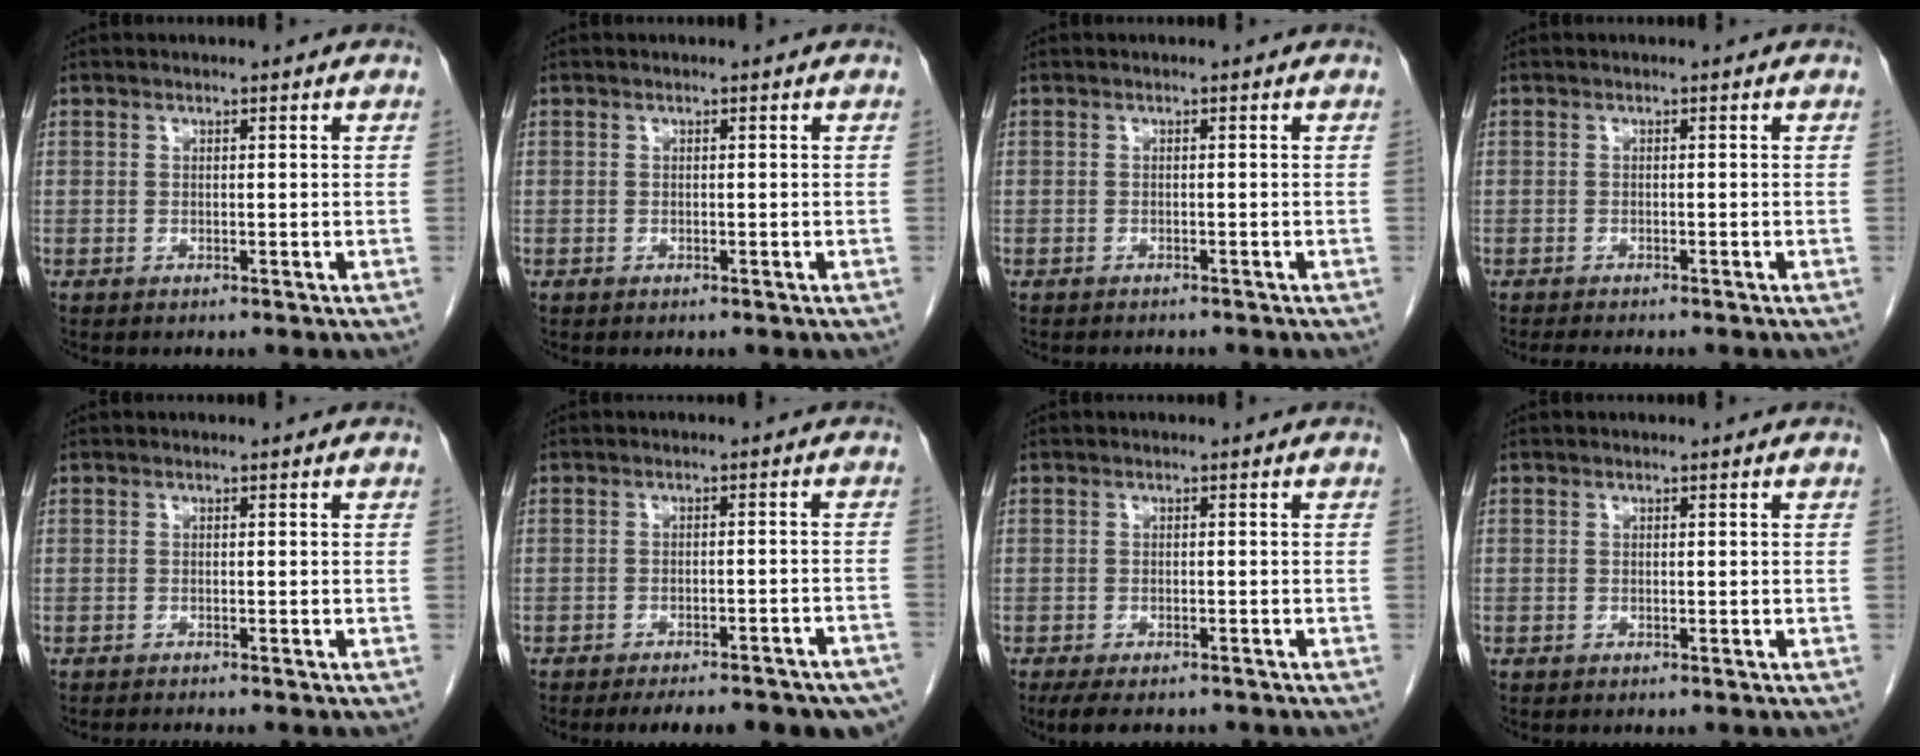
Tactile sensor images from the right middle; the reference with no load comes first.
{"total": 0.0}
{"total": 2.2, "force": [-2.1, 0.5, 0.6], "torque": [-0.012, -0.005, -0.023]}
{"total": 3.8, "force": [-3.4, 0.7, 1.8], "torque": [-0.026, -0.008, -0.045]}
{"total": 1.6, "force": [-1.5, -0.3, 0.5], "torque": [-0.011, -0.004, -0.024]}
{"total": 16.1, "force": [-14.0, 4.1, 6.7], "torque": [-0.064, 0.006, -0.158]}
{"total": 7.1, "force": [-5.9, 2.3, 3.2], "torque": [-0.046, -0.008, -0.084]}
{"total": 0.0}